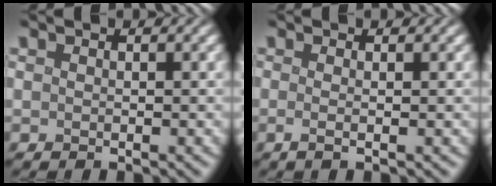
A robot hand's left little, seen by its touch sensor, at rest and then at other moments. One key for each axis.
{"total": 1.1, "fx": -0.3, "fy": 0.2, "fz": 1.1, "tx": -0.018, "ty": 0.000, "tz": -0.010}